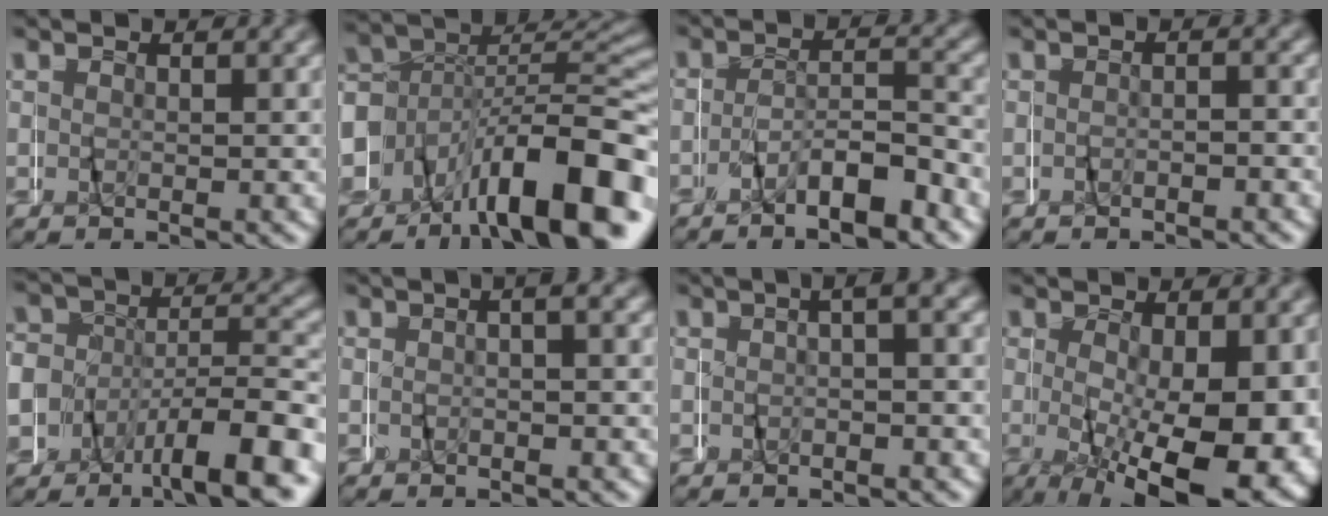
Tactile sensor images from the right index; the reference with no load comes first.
{"total": 14.7, "force": [-5.5, 10.0, 9.3], "torque": [-0.168, -0.013, -0.093]}
{"total": 4.7, "force": [-4.0, 1.3, 2.2], "torque": [-0.029, 0.009, -0.076]}
{"total": 1.3, "force": [-1.2, 0.2, 0.3], "torque": [-0.008, 0.009, -0.025]}
{"total": 9.5, "force": [-3.8, 6.9, 5.3], "torque": [-0.108, -0.008, -0.068]}
{"total": 0.7, "force": [-0.5, -0.2, 0.4], "torque": [-0.007, 0.008, -0.012]}
{"total": 1.3, "force": [-0.6, -0.2, 1.2], "torque": [-0.015, 0.014, -0.016]}
{"total": 11.5, "force": [-3.1, 4.7, 10.0], "torque": [-0.147, -0.029, -0.030]}